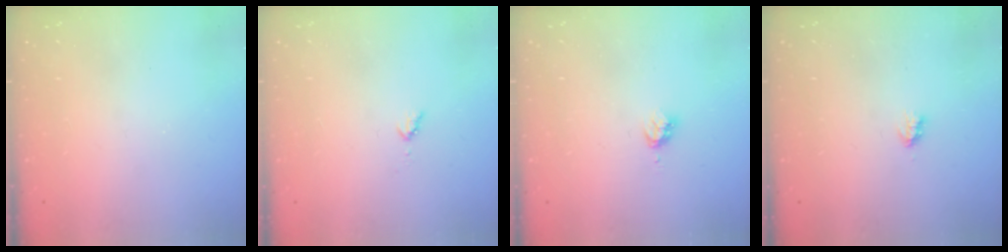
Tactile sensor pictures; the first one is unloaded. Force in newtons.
{"total": 2.8, "press": 2.8, "slide": 0.4}
{"total": 2.9, "press": 2.8, "slide": 0.4}
{"total": 1.7, "press": 1.7, "slide": 0.3}